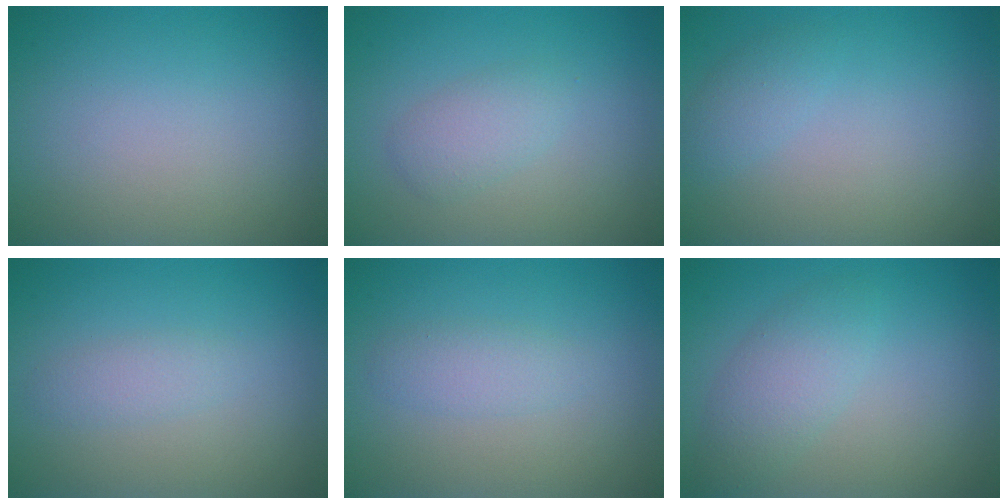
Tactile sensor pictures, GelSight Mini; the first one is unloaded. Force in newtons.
{"total": 2.0, "press": 2.0, "slide": 0.0}
{"total": 1.3, "press": 1.3, "slide": 0.1}
{"total": 1.4, "press": 1.4, "slide": 0.0}
{"total": 1.6, "press": 1.6, "slide": 0.1}
{"total": 2.9, "press": 2.9, "slide": 0.2}